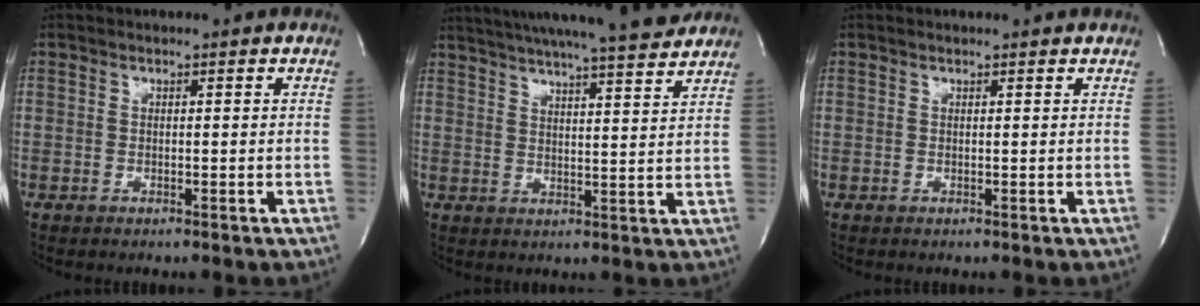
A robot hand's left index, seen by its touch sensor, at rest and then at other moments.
{"total": 19.5, "force": [17.3, 0.6, 8.8], "torque": [-0.146, -0.007, 0.236]}
{"total": 1.5, "force": [1.4, 0.1, 0.5], "torque": [-0.009, 0.009, 0.011]}